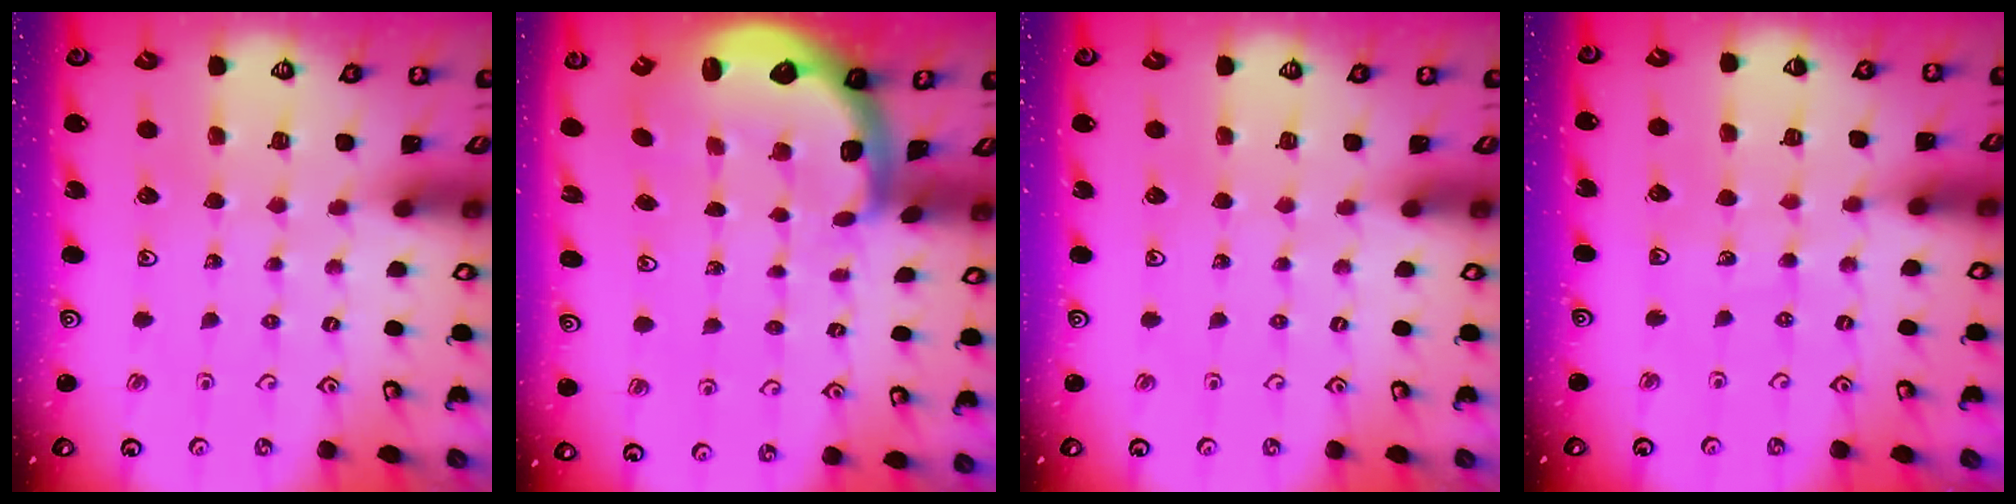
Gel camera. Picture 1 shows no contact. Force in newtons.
{"total": 2.9, "press": 2.6, "slide": 1.4}
{"total": 0.0}
{"total": 2.9, "press": 2.1, "slide": 2.1}